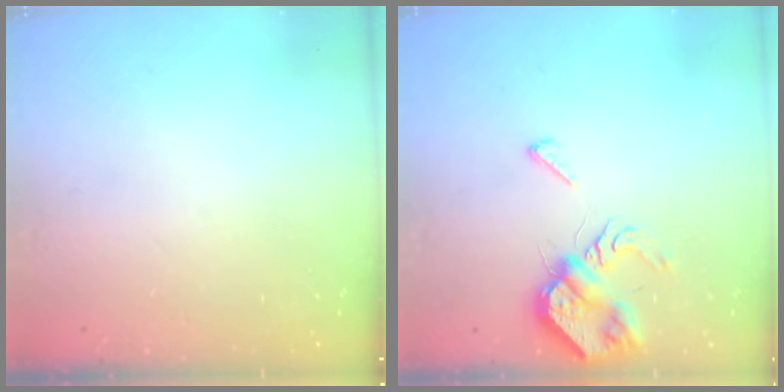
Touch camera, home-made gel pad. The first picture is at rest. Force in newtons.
{"total": 9.1, "press": 9.0, "slide": 1.3}